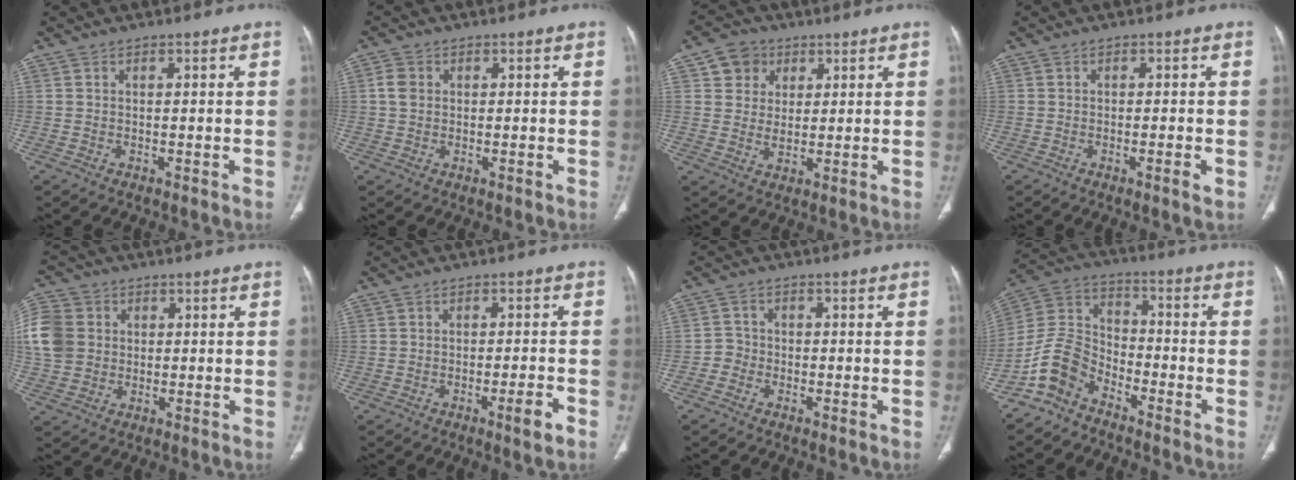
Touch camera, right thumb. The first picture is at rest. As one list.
[{"total": 2.7, "force": [0.4, 2.1, 1.6], "torque": [-0.029, 0.004, 0.003]}, {"total": 6.8, "force": [2.9, 5.7, 2.1], "torque": [-0.009, -0.009, 0.050]}, {"total": 2.2, "force": [-0.8, 0.2, 2.0], "torque": [-0.033, -0.004, -0.013]}, {"total": 13.8, "force": [1.4, 12.0, 6.7], "torque": [-0.169, 0.025, 0.029]}, {"total": 3.8, "force": [-2.0, 0.3, 3.2], "torque": [-0.049, 0.005, -0.033]}, {"total": 2.3, "force": [-1.3, 2.0, 0.1], "torque": [0.010, 0.011, -0.034]}, {"total": 9.5, "force": [-6.7, 5.7, 3.6], "torque": [-0.067, 0.062, -0.146]}]